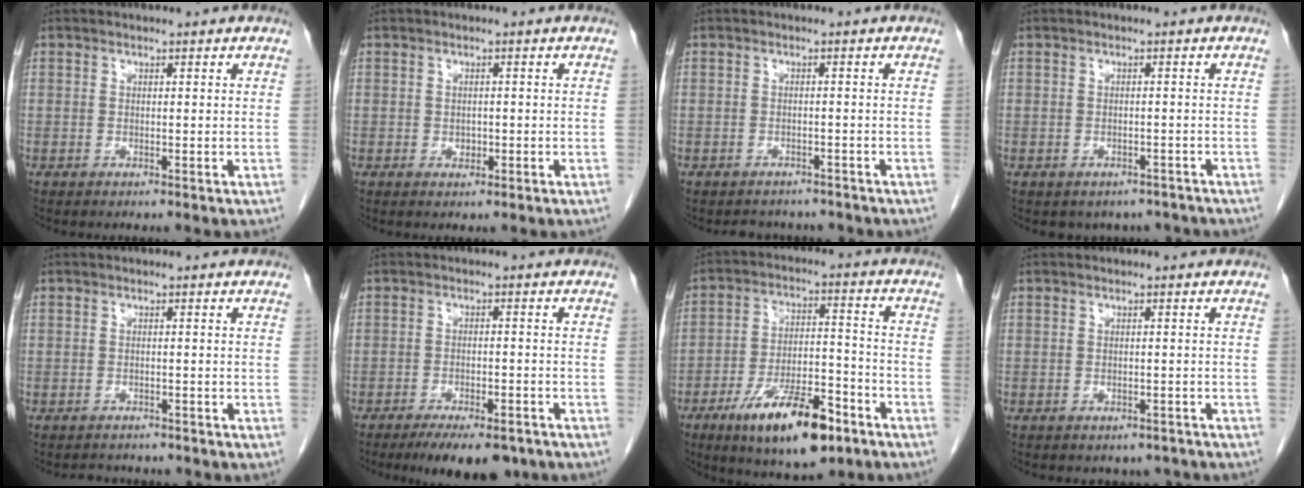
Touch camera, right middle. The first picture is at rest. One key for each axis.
{"total": 1.1, "fx": -0.3, "fy": 0.9, "fz": 0.7, "tx": -0.012, "ty": 0.001, "tz": -0.001}
{"total": 4.3, "fx": -3.9, "fy": 1.9, "fz": 0.3, "tx": -0.002, "ty": 0.004, "tz": -0.047}
{"total": 5.2, "fx": -4.4, "fy": 2.8, "fz": 0.6, "tx": 0.006, "ty": 0.013, "tz": -0.048}
{"total": 3.0, "fx": -2.8, "fy": 1.2, "fz": 0.2, "tx": -0.004, "ty": -0.001, "tz": -0.036}
{"total": 10.0, "fx": -7.7, "fy": 3.4, "fz": 5.4, "tx": -0.067, "ty": -0.004, "tz": -0.110}
{"total": 14.9, "fx": -8.9, "fy": 4.7, "fz": 11.0, "tx": -0.181, "ty": -0.001, "tz": -0.143}
{"total": 3.9, "fx": -3.3, "fy": 1.9, "fz": 0.3, "tx": 0.001, "ty": 0.012, "tz": -0.038}